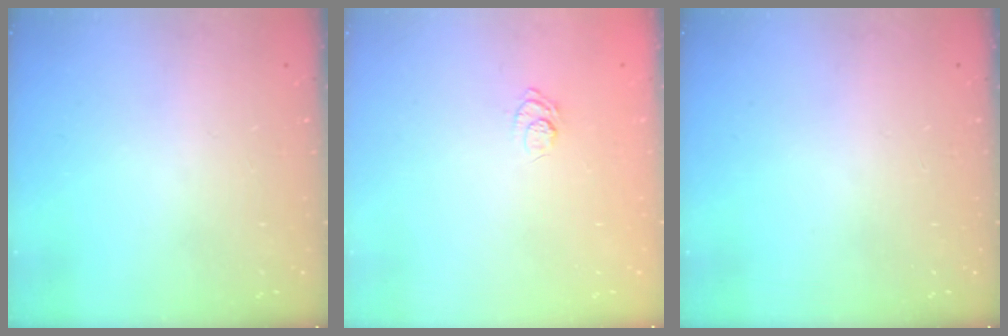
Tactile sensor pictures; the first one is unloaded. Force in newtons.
{"total": 4.6, "press": 4.4, "slide": 1.3}
{"total": 0.0}